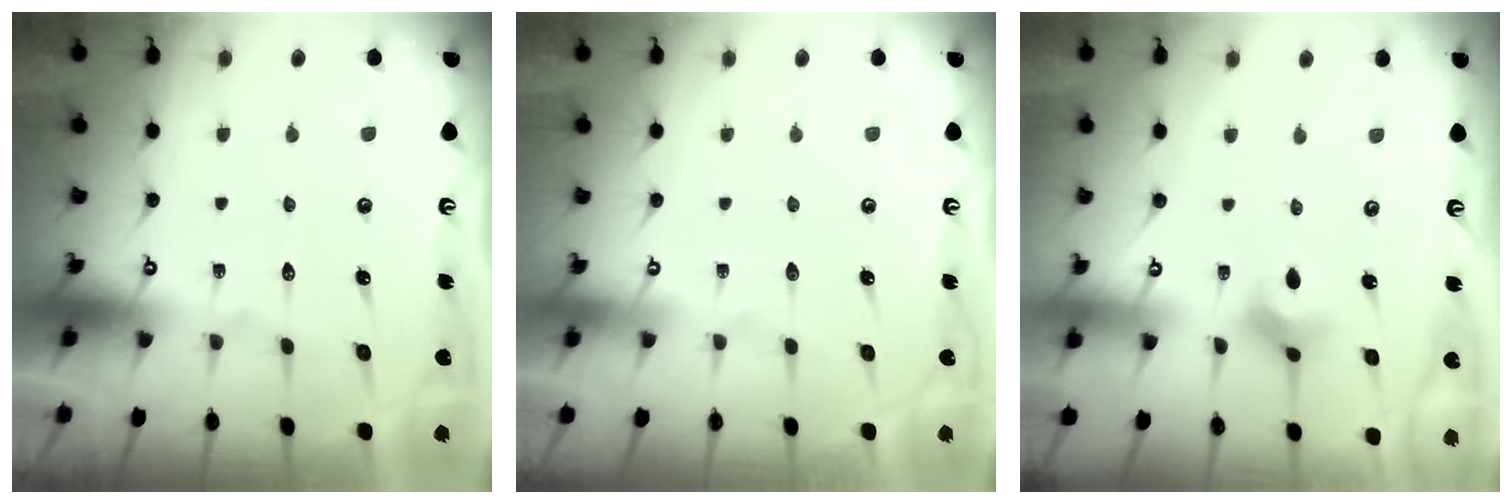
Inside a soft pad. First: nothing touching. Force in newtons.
{"total": 0.0}
{"total": 3.2, "press": 3.1, "slide": 0.5}